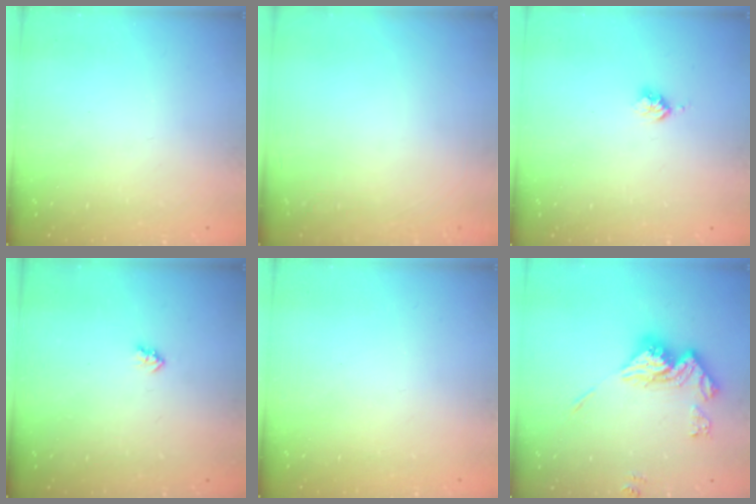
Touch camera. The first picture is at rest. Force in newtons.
{"total": 0.0}
{"total": 2.5, "press": 2.5, "slide": 0.3}
{"total": 2.0, "press": 2.0, "slide": 0.3}
{"total": 0.0}
{"total": 15.2, "press": 15.2, "slide": 1.5}